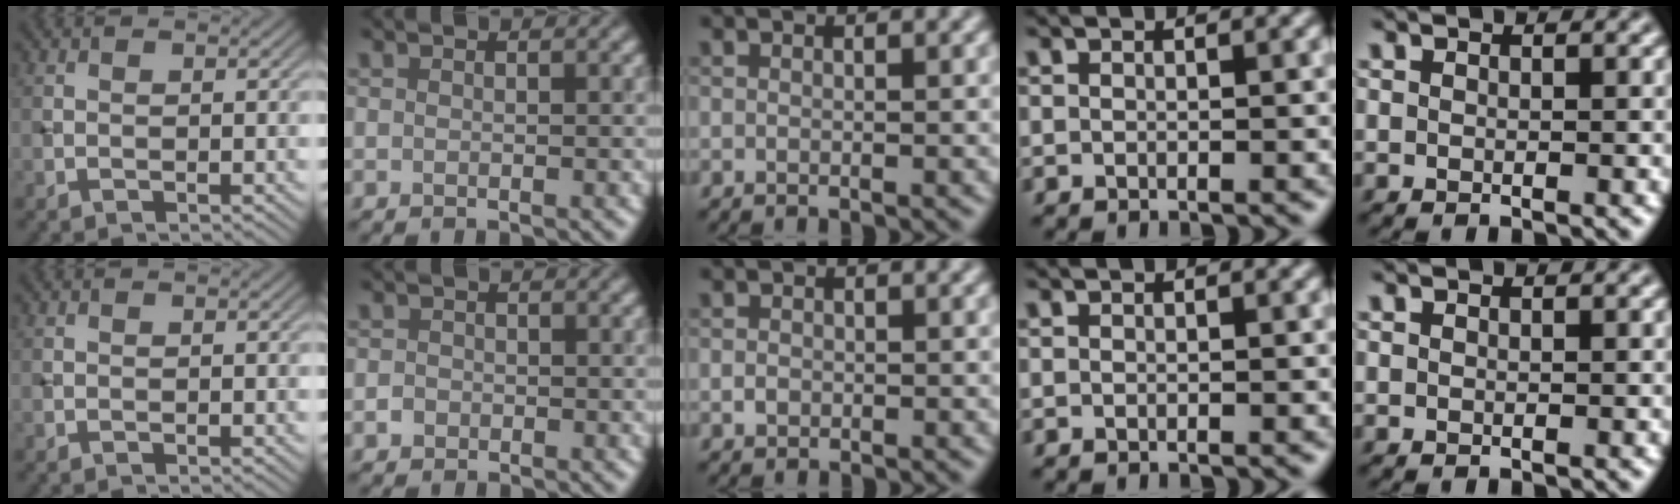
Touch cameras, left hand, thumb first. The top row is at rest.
{"index": {"total": 0.9, "force": [-0.4, 0.8, 0.2], "torque": [-0.001, -0.002, -0.009]}, "middle": {"total": 0.8, "force": [-0.2, 0.6, 0.4], "torque": [-0.006, -0.001, -0.005]}}